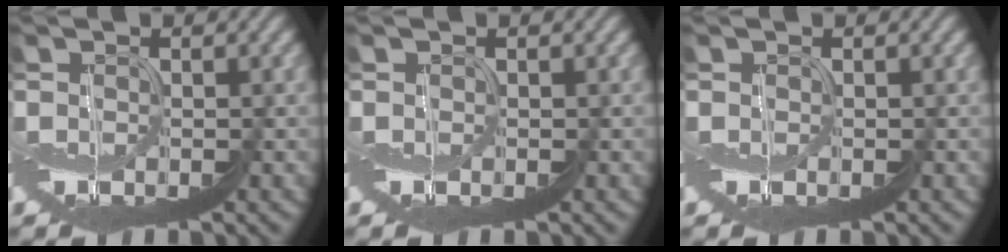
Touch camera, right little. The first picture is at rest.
{"total": 0.0}
{"total": 0.0}